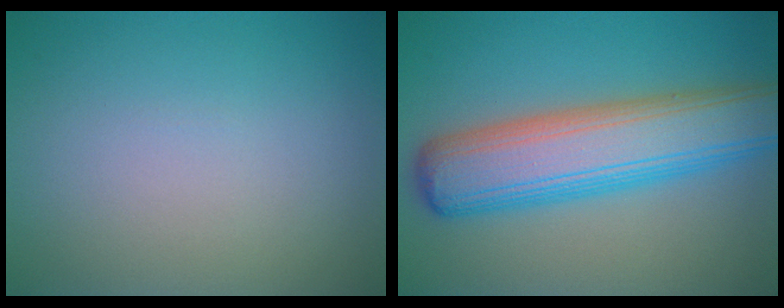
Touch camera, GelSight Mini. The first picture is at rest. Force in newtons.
{"total": 9.3, "press": 9.3, "slide": 0.3}